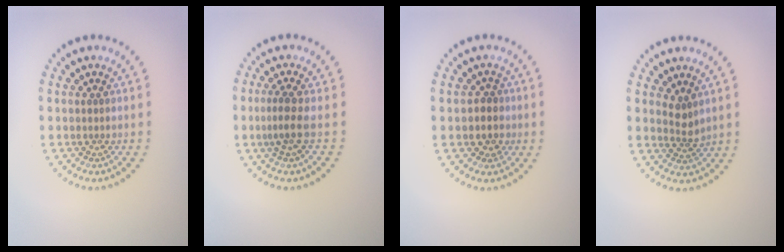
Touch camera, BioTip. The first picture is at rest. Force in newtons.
{"total": 2.2, "press": 1.6, "slide": 1.6}
{"total": 2.2, "press": 2.0, "slide": 0.9}
{"total": 1.8, "press": 1.3, "slide": 1.3}